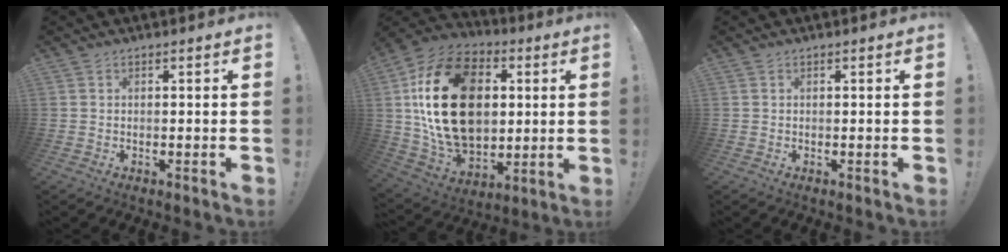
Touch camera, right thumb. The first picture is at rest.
{"total": 28.8, "force": [5.0, 20.4, 19.8], "torque": [-0.375, -0.012, 0.112]}
{"total": 0.0}